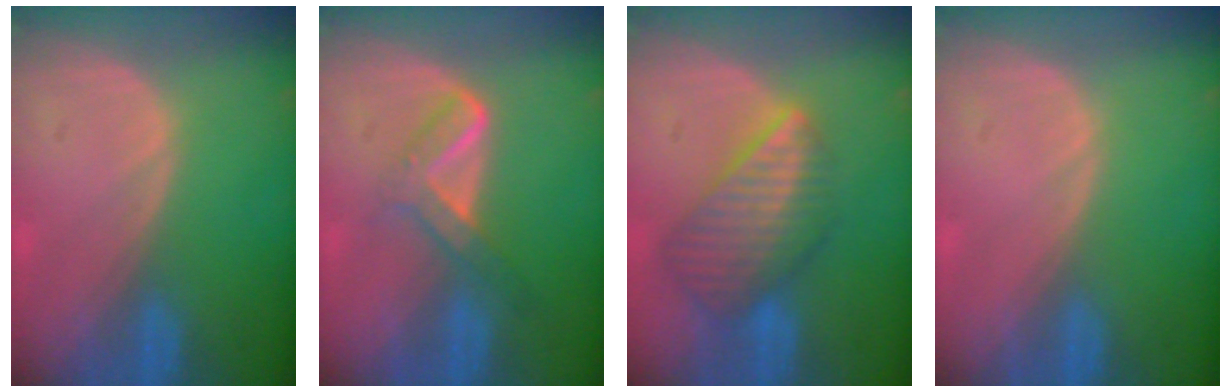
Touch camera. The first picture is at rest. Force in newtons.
{"total": 5.2, "press": 4.6, "slide": 2.4}
{"total": 8.3, "press": 7.5, "slide": 3.6}
{"total": 0.0}